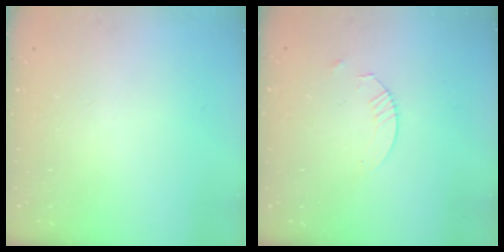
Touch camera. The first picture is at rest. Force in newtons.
{"total": 2.4, "press": 2.4, "slide": 0.3}